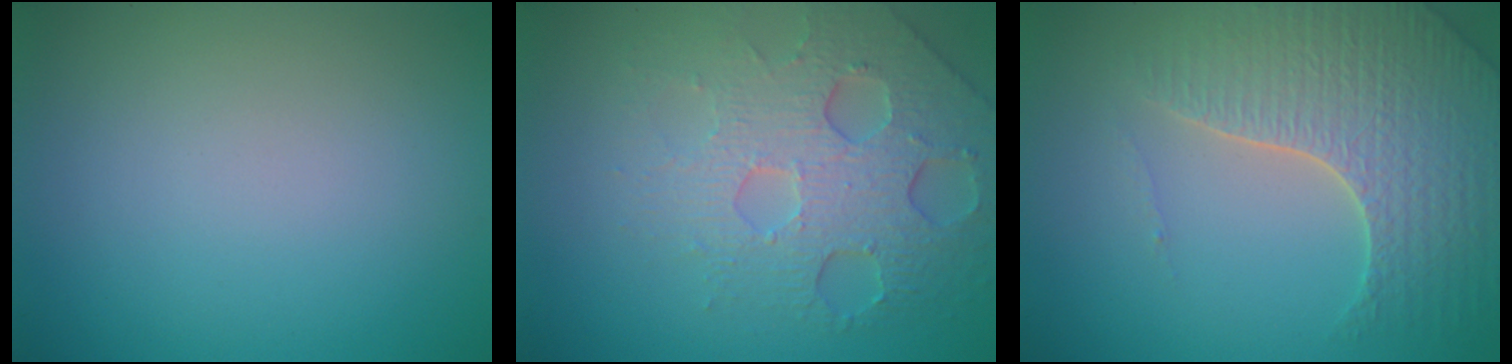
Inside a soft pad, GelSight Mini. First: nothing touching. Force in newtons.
{"total": 6.6, "press": 4.7, "slide": 4.7}
{"total": 4.7, "press": 4.6, "slide": 1.2}